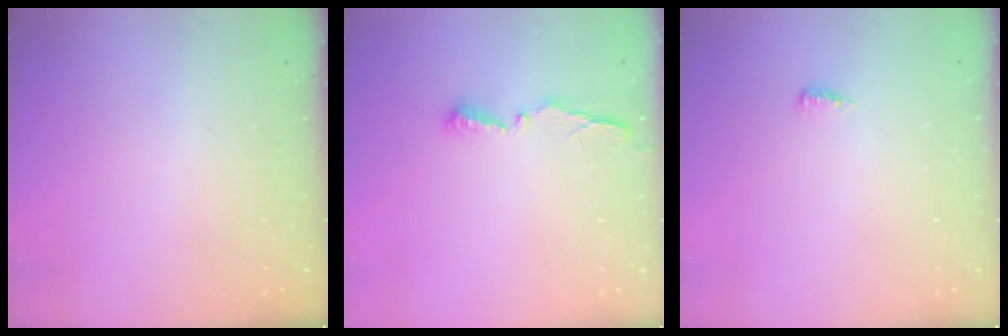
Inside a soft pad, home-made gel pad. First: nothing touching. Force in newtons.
{"total": 4.5, "press": 4.5, "slide": 0.4}
{"total": 4.3, "press": 4.2, "slide": 0.9}